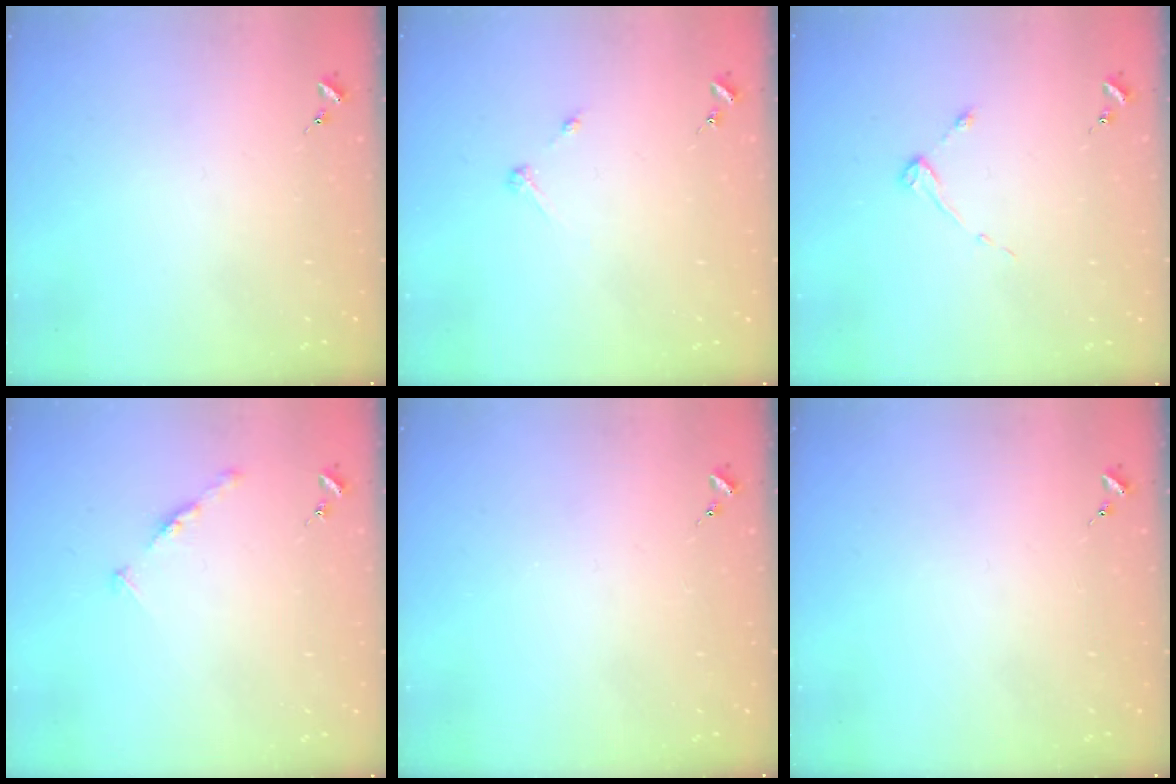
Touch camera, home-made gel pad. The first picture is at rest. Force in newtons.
{"total": 2.7, "press": 2.7, "slide": 0.3}
{"total": 3.1, "press": 3.1, "slide": 0.4}
{"total": 4.8, "press": 4.7, "slide": 0.5}
{"total": 0.0}
{"total": 0.0}